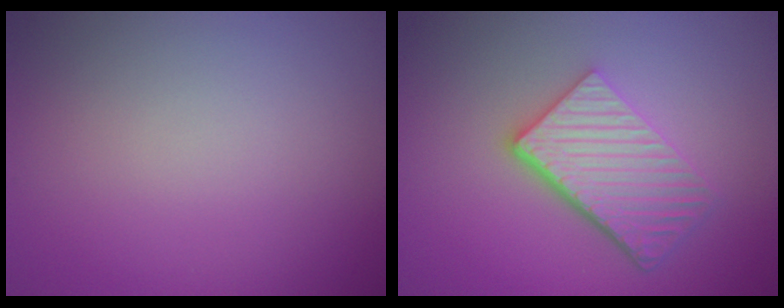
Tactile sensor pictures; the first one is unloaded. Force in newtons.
{"total": 5.4, "press": 3.8, "slide": 3.8}